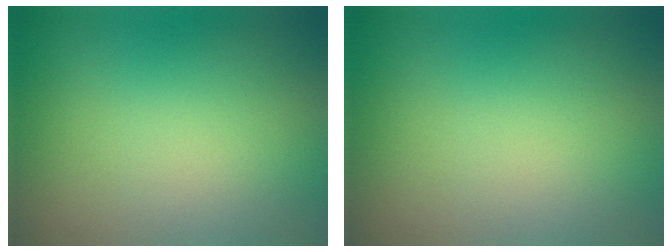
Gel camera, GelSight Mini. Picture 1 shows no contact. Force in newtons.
{"total": 0.0}